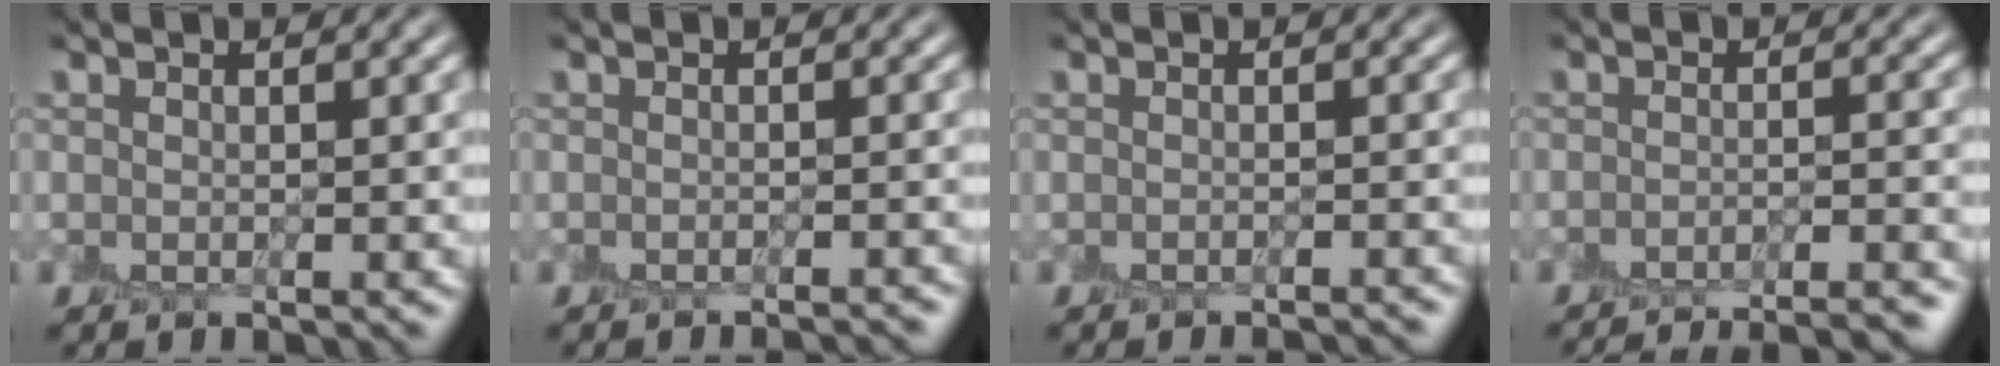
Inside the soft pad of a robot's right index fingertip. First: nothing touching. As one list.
[{"total": 1.8, "force": [-1.8, -0.2, 0.2], "torque": [0.003, -0.009, -0.022]}, {"total": 1.7, "force": [-1.7, -0.1, 0.0], "torque": [0.003, -0.010, -0.022]}, {"total": 9.5, "force": [-8.9, 2.0, 2.8], "torque": [-0.013, -0.005, -0.098]}]